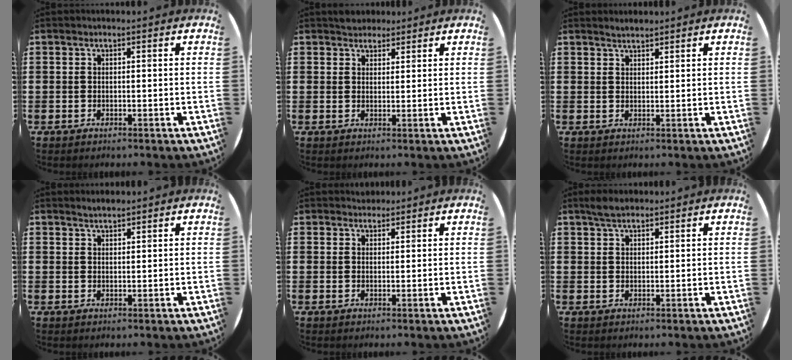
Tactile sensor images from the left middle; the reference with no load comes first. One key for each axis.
{"total": 2.4, "fx": 2.2, "fy": 1.0, "fz": -0.1, "tx": 0.006, "ty": 0.002, "tz": 0.041}
{"total": 1.5, "fx": 1.5, "fy": 0.2, "fz": 0.2, "tx": -0.004, "ty": 0.004, "tz": 0.029}
{"total": 1.5, "fx": 1.5, "fy": 0.2, "fz": 0.2, "tx": -0.005, "ty": 0.004, "tz": 0.027}
{"total": 1.5, "fx": 1.4, "fy": 0.4, "fz": -0.2, "tx": 0.002, "ty": 0.004, "tz": 0.028}
{"total": 2.7, "fx": 2.3, "fy": 0.9, "fz": 1.0, "tx": -0.015, "ty": 0.004, "tz": 0.040}